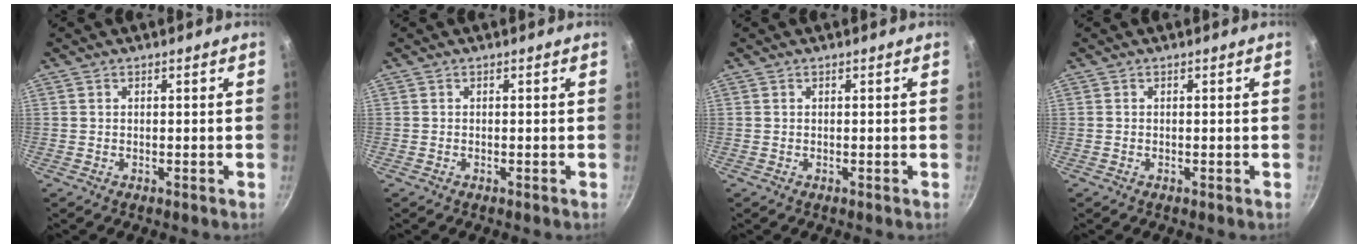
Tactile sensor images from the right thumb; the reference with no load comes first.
{"total": 0.0}
{"total": 0.0}
{"total": 0.0}